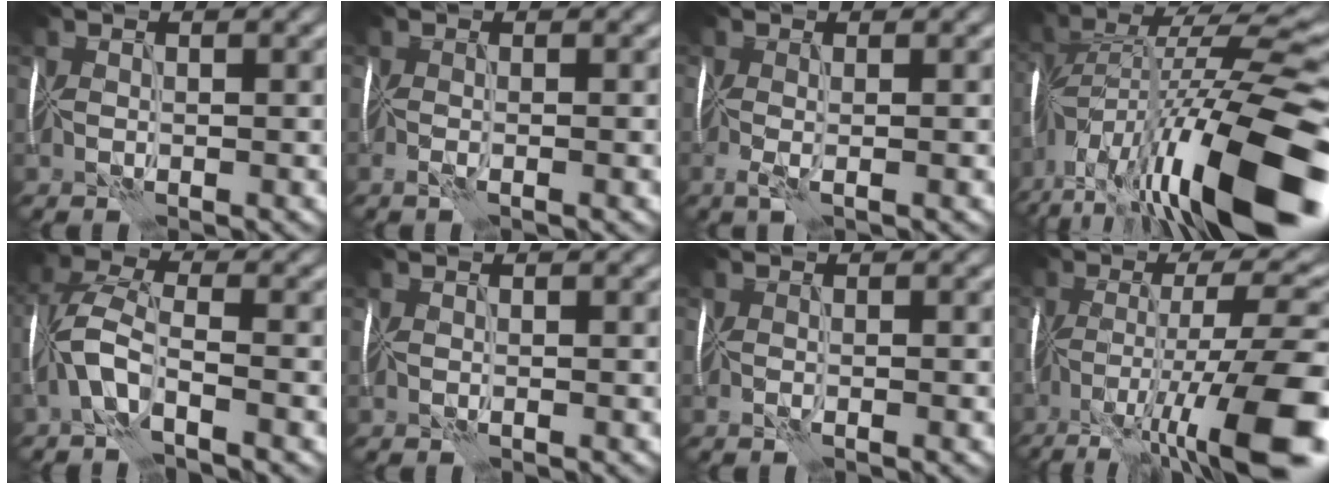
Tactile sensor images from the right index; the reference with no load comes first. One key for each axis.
{"total": 1.2, "fx": -0.4, "fy": 0.1, "fz": 1.1, "tx": -0.020, "ty": -0.002, "tz": -0.010}
{"total": 2.0, "fx": -0.4, "fy": 0.3, "fz": 1.9, "tx": -0.037, "ty": -0.003, "tz": -0.009}
{"total": 17.2, "fx": -6.9, "fy": 4.8, "fz": 15.1, "tx": -0.256, "ty": 0.032, "tz": -0.131}
{"total": 4.9, "fx": -2.3, "fy": 1.6, "fz": 4.0, "tx": -0.093, "ty": 0.007, "tz": -0.061}
{"total": 0.0}
{"total": 0.9, "fx": -0.4, "fy": 0.0, "fz": 0.8, "tx": -0.015, "ty": 0.000, "tz": -0.009}
{"total": 15.0, "fx": -7.1, "fy": 3.5, "fz": 12.8, "tx": -0.213, "ty": 0.007, "tz": -0.113}